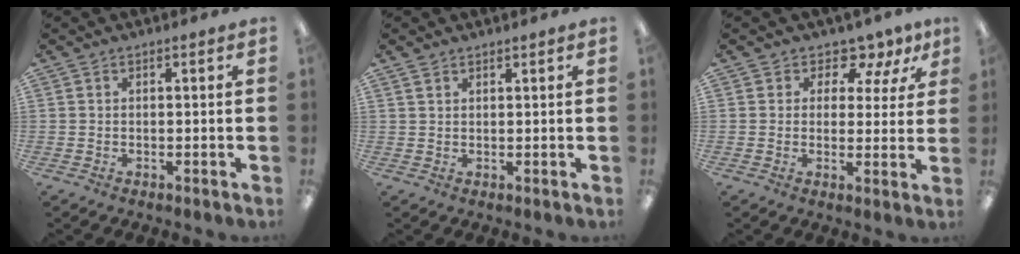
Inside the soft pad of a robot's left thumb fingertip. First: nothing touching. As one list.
[{"total": 1.3, "force": [1.2, 0.4, 0.4], "torque": [-0.011, -0.002, 0.022]}, {"total": 6.2, "force": [4.4, 3.7, 2.3], "torque": [-0.037, -0.031, 0.079]}]